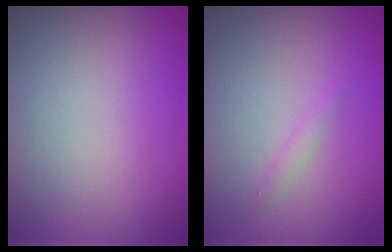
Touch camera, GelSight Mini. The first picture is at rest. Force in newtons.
{"total": 0.8, "press": 0.8, "slide": 0.0}